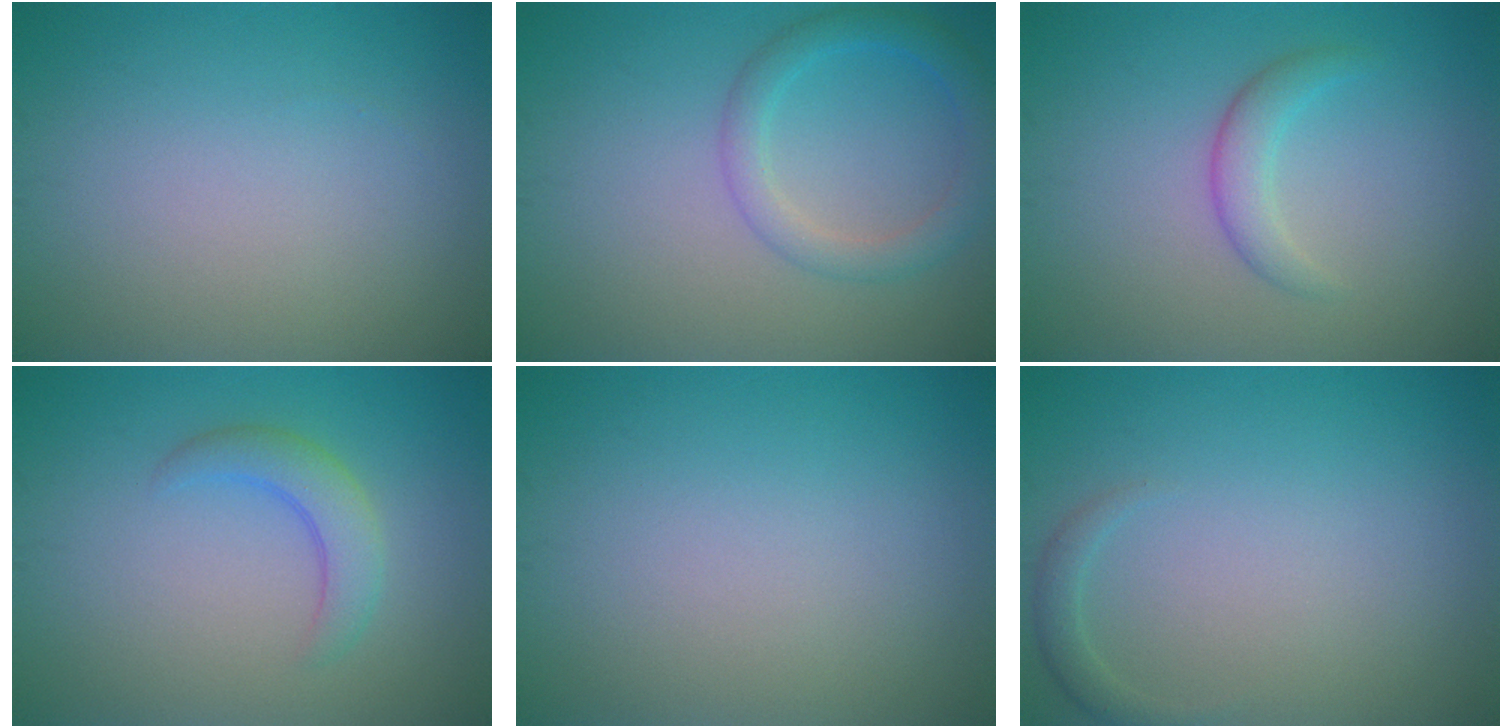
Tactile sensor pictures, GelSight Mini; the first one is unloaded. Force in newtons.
{"total": 3.1, "press": 3.1, "slide": 0.3}
{"total": 2.2, "press": 2.2, "slide": 0.1}
{"total": 2.9, "press": 2.9, "slide": 0.1}
{"total": 0.0}
{"total": 1.2, "press": 1.1, "slide": 0.1}